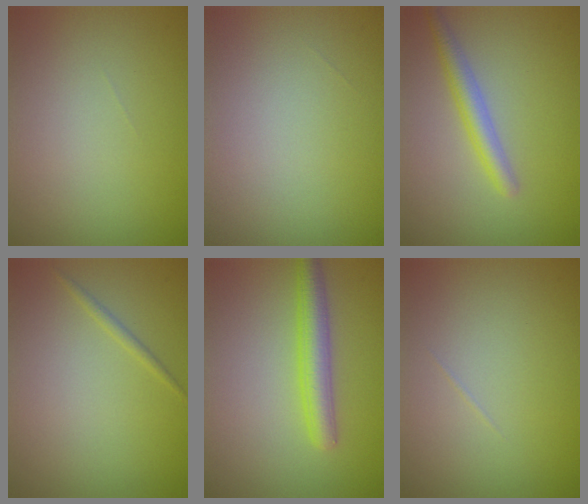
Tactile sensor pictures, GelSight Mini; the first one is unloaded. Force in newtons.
{"total": 0.0}
{"total": 2.5, "press": 2.5, "slide": 0.1}
{"total": 0.7, "press": 0.7, "slide": 0.1}
{"total": 3.2, "press": 3.2, "slide": 0.1}
{"total": 0.0}